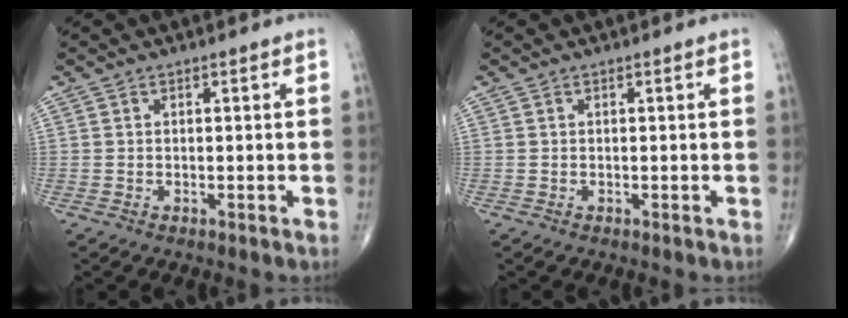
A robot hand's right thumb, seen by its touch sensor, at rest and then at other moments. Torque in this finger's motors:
{"motor_torque": [0.05, 0.06, 0.00, 0.00, 0.00]}